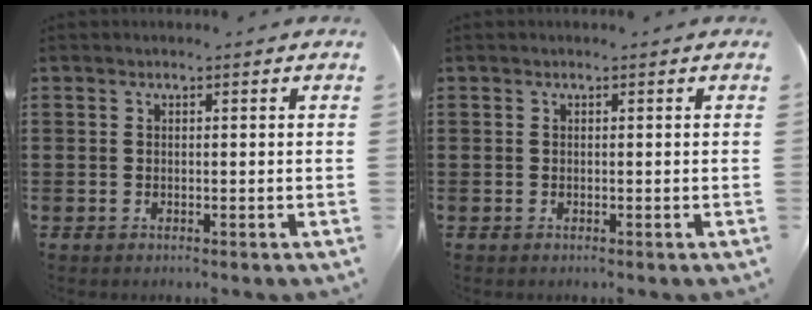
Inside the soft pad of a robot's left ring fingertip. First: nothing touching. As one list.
[{"total": 0.0}]